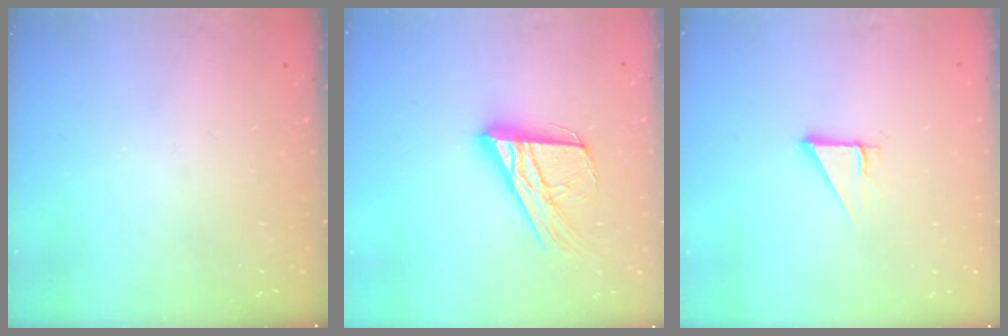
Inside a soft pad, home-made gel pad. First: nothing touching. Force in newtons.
{"total": 17.6, "press": 17.5, "slide": 1.7}
{"total": 3.7, "press": 3.7, "slide": 0.2}